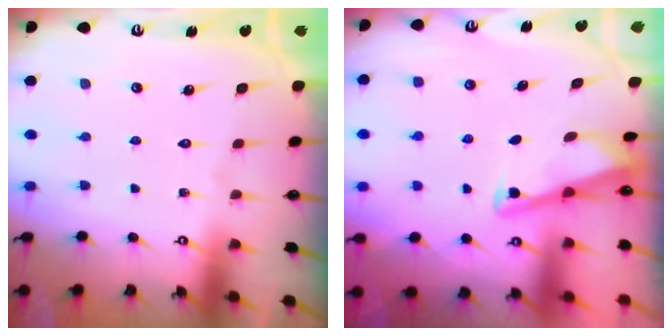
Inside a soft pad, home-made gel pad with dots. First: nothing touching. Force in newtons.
{"total": 2.8, "press": 2.8, "slide": 0.4}